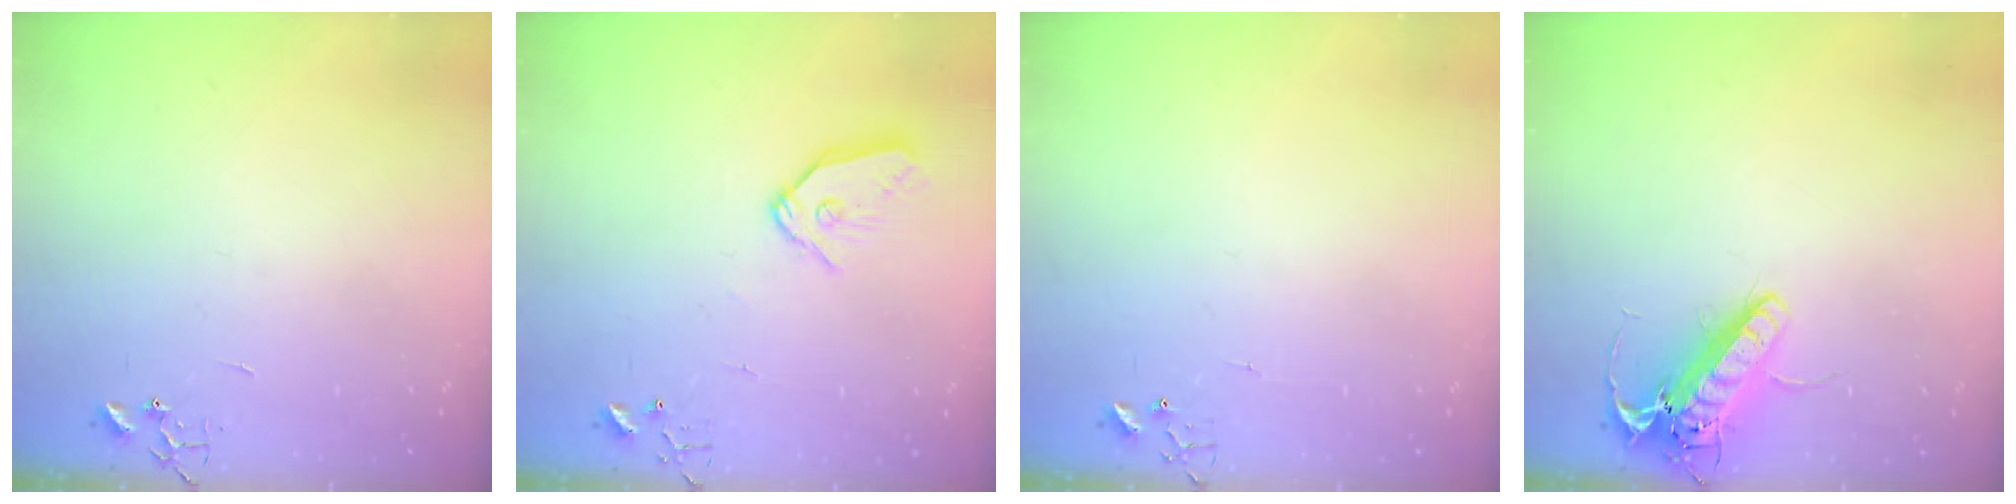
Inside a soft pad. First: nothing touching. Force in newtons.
{"total": 9.9, "press": 9.8, "slide": 1.2}
{"total": 3.6, "press": 3.6, "slide": 0.4}
{"total": 14.8, "press": 14.5, "slide": 2.9}